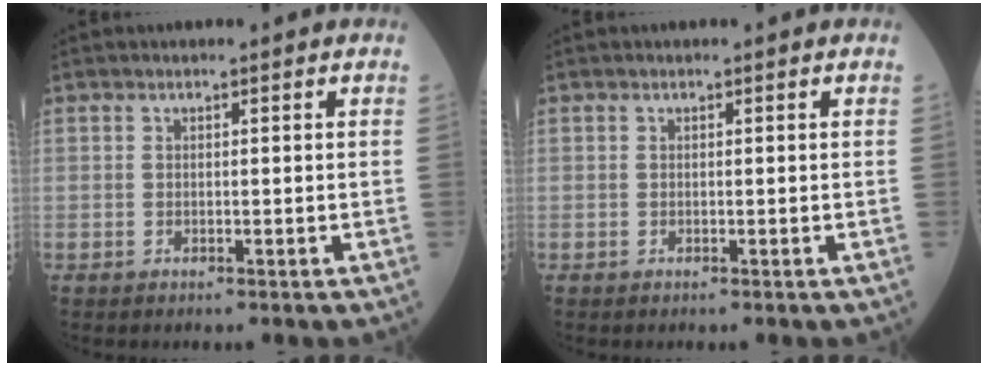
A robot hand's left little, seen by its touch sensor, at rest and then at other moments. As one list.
[{"total": 0.0}]